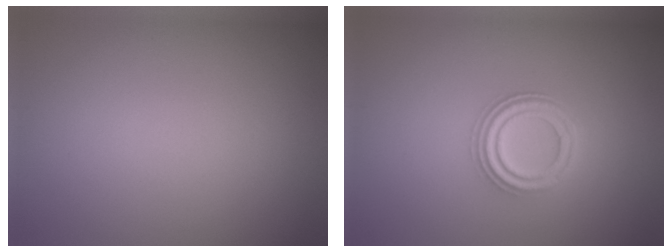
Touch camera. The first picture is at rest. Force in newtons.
{"total": 3.2, "press": 2.8, "slide": 1.6}